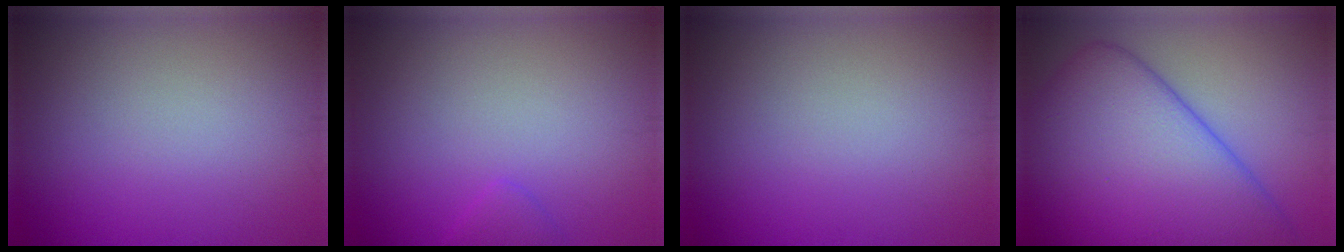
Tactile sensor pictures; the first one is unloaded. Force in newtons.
{"total": 1.0, "press": 1.0, "slide": 0.1}
{"total": 0.0}
{"total": 14.2, "press": 14.2, "slide": 0.4}